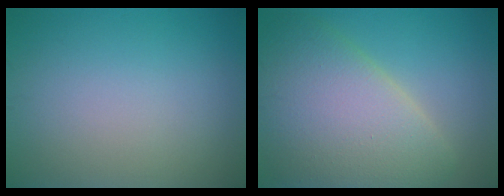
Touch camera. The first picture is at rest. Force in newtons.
{"total": 9.6, "press": 9.6, "slide": 0.6}